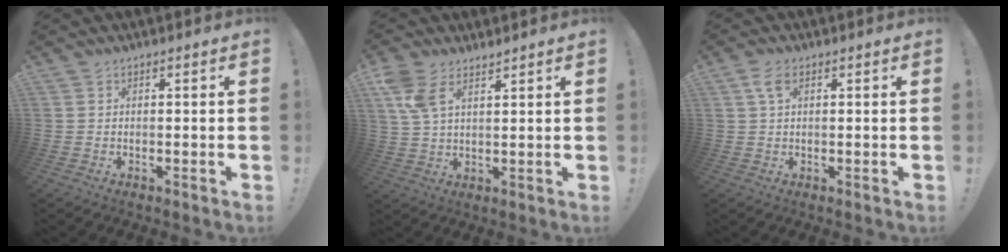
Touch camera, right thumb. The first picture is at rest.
{"total": 7.0, "force": [4.7, 2.9, 4.4], "torque": [-0.087, -0.018, 0.090]}
{"total": 3.8, "force": [1.5, 1.9, 3.0], "torque": [-0.062, 0.005, 0.028]}